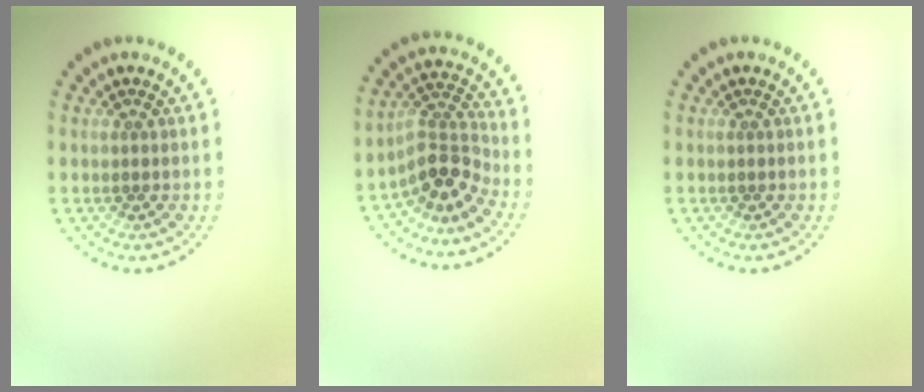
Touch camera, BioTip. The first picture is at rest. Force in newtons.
{"total": 3.7, "press": 2.6, "slide": 2.6}
{"total": 0.0}